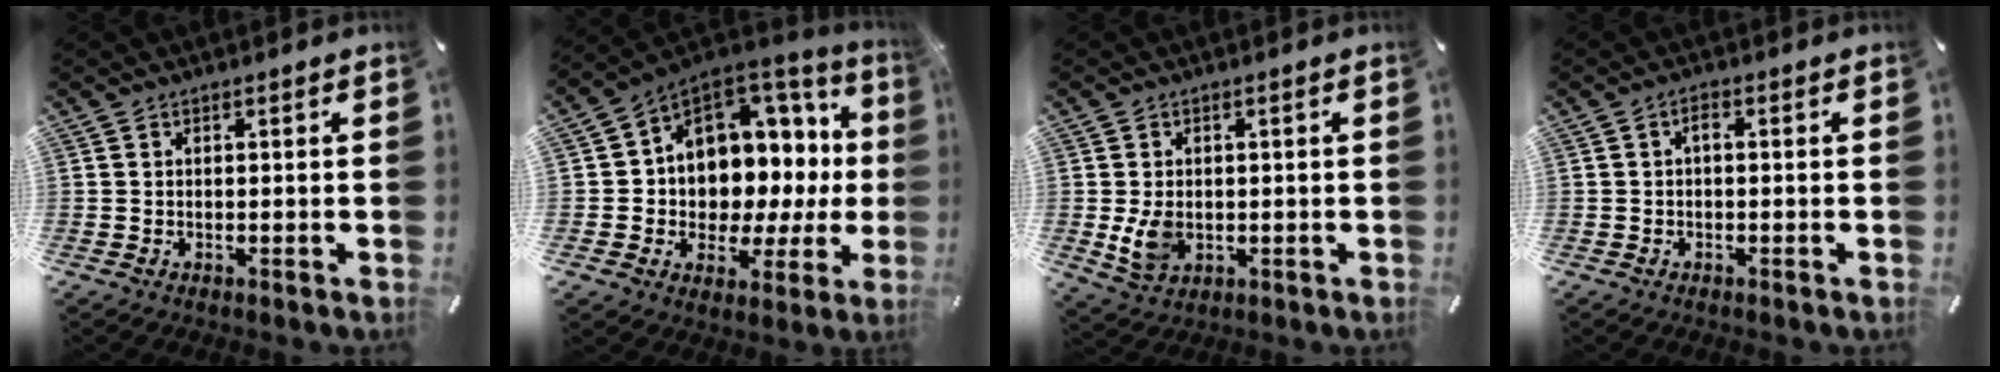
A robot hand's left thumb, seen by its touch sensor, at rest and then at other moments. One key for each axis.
{"total": 9.8, "fx": 3.0, "fy": 8.1, "fz": 4.6, "tx": -0.074, "ty": -0.063, "tz": 0.056}
{"total": 5.8, "fx": -0.4, "fy": 4.3, "fz": 3.8, "tx": -0.094, "ty": -0.009, "tz": -0.010}
{"total": 1.5, "fx": -0.4, "fy": 0.5, "fz": 1.4, "tx": -0.028, "ty": 0.004, "tz": -0.010}